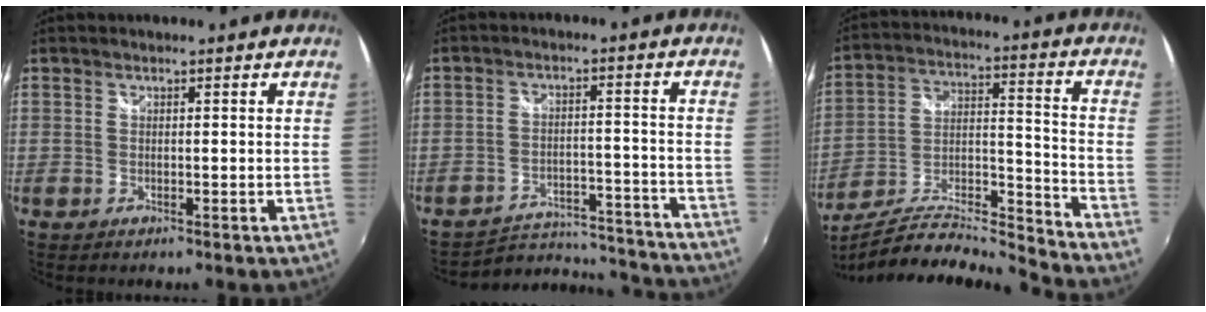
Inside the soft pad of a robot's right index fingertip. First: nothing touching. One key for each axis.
{"total": 18.9, "fx": -18.0, "fy": 4.2, "fz": 3.8, "tx": -0.068, "ty": 0.029, "tz": -0.224}
{"total": 17.2, "fx": -15.7, "fy": -0.7, "fz": 7.0, "tx": -0.112, "ty": -0.015, "tz": -0.267}